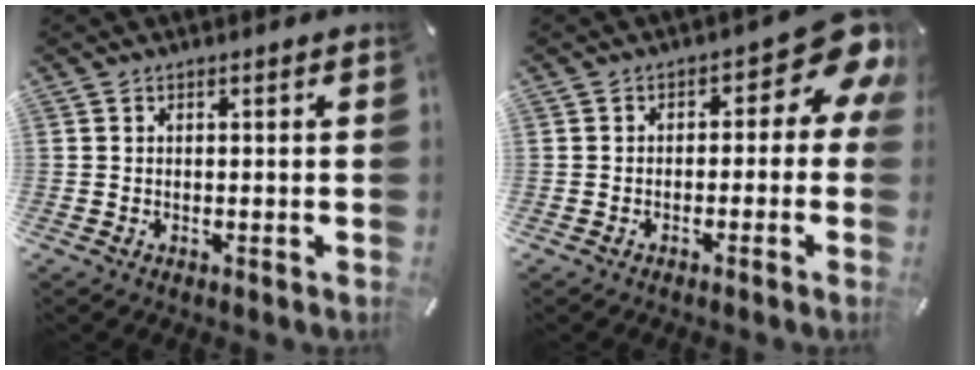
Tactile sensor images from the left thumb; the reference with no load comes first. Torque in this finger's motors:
{"motor_torque": [1.43, 1.72, 0.53, 0.34, 0.08]}